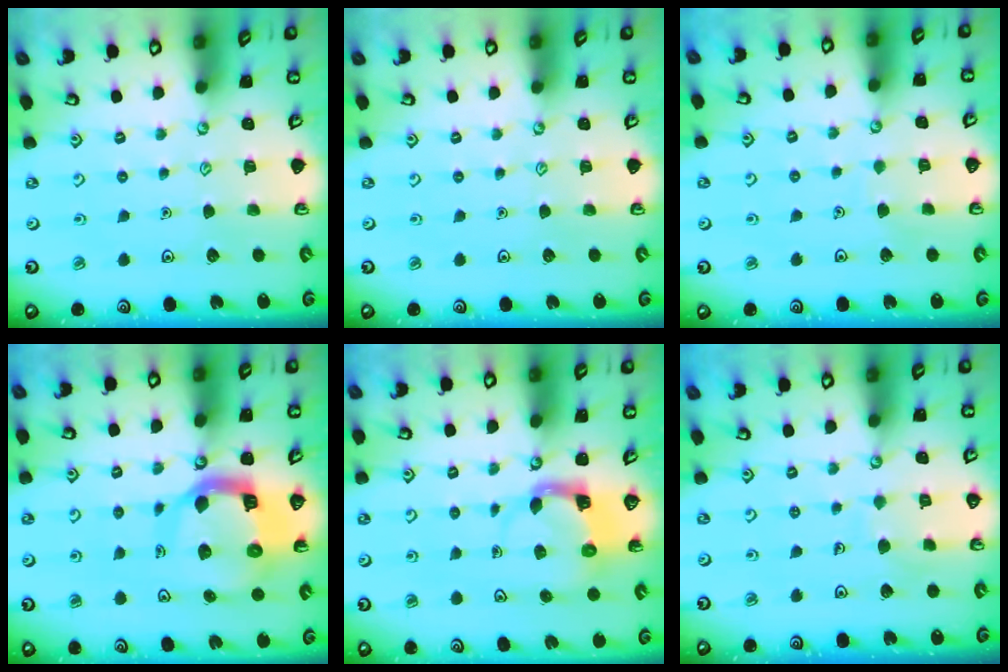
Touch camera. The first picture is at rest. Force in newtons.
{"total": 0.0}
{"total": 2.7, "press": 2.7, "slide": 0.2}
{"total": 12.0, "press": 11.9, "slide": 1.5}
{"total": 3.9, "press": 3.8, "slide": 0.7}
{"total": 5.5, "press": 5.5, "slide": 0.3}